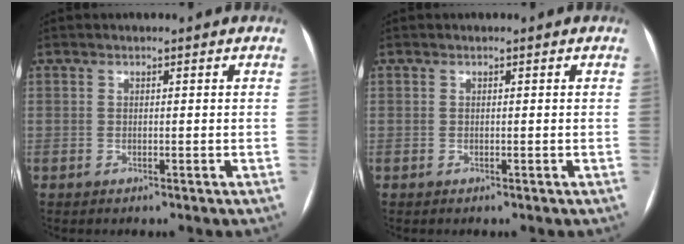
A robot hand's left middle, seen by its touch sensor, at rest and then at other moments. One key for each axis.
{"total": 0.0}